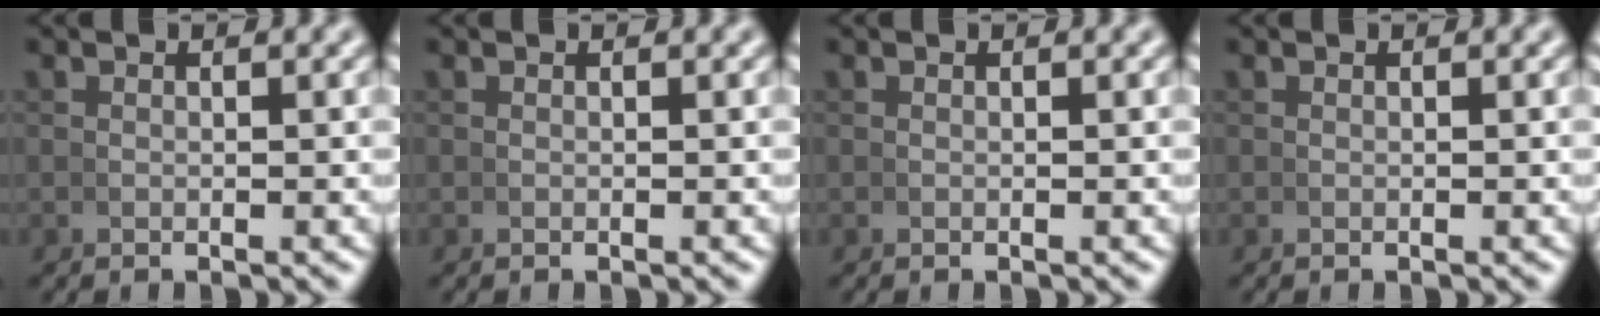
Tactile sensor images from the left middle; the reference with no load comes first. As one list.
[{"total": 0.0}, {"total": 0.0}, {"total": 0.0}]